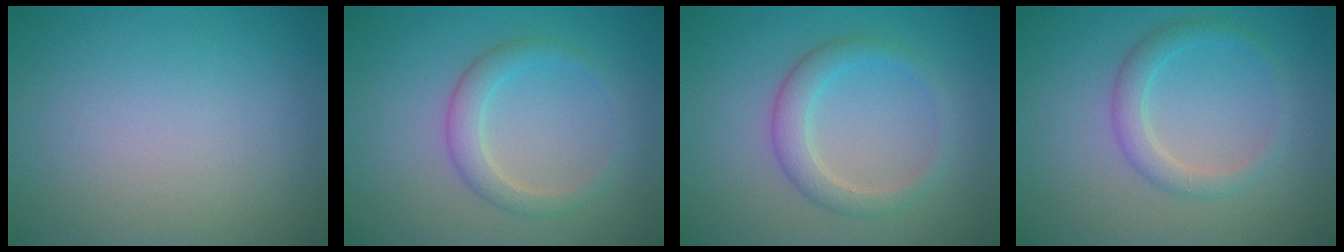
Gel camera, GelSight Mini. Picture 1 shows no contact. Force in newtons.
{"total": 2.4, "press": 2.4, "slide": 0.1}
{"total": 2.8, "press": 2.8, "slide": 0.2}
{"total": 2.3, "press": 2.3, "slide": 0.0}